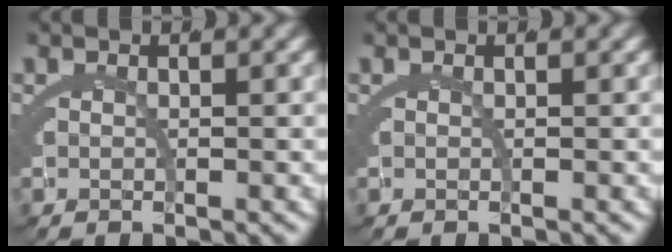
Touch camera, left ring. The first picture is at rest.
{"total": 0.0}